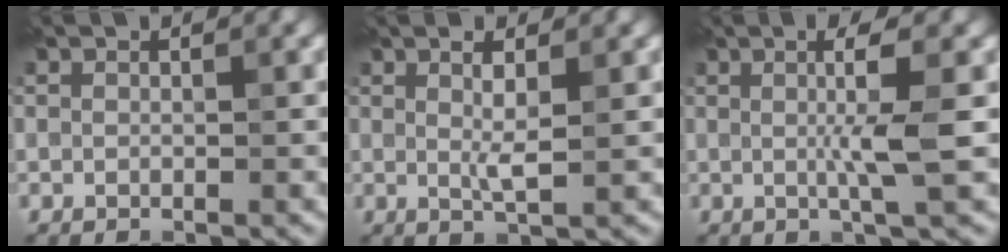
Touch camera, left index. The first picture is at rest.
{"total": 2.5, "force": [0.6, 0.5, 2.4], "torque": [-0.042, -0.003, 0.009]}
{"total": 4.2, "force": [0.3, 0.5, 4.2], "torque": [-0.070, -0.001, 0.000]}